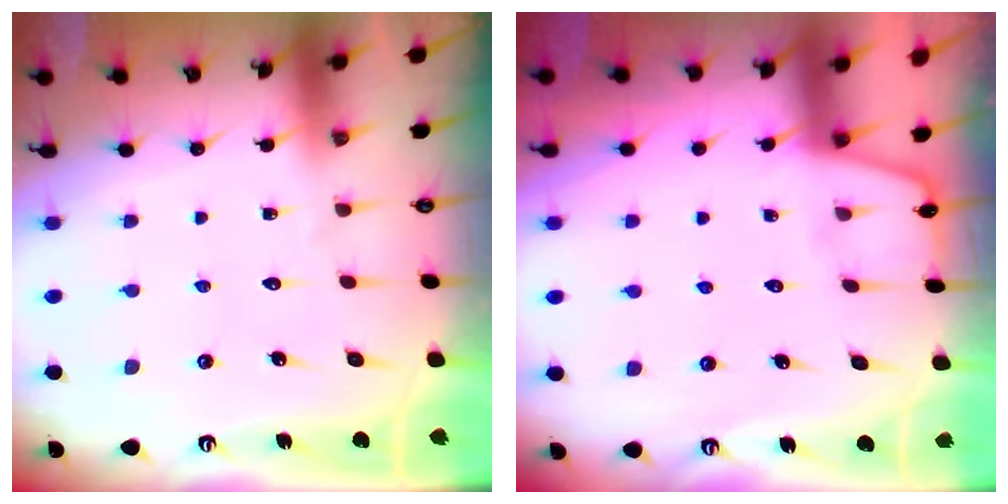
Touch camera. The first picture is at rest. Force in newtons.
{"total": 1.9, "press": 1.8, "slide": 0.3}